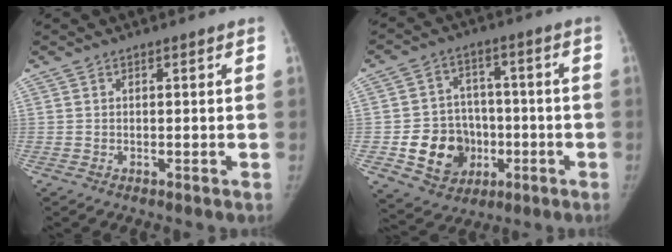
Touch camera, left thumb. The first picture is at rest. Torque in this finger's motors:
{"motor_torque": [0.98, 1.14, 0.42, -0.58, 0.32]}